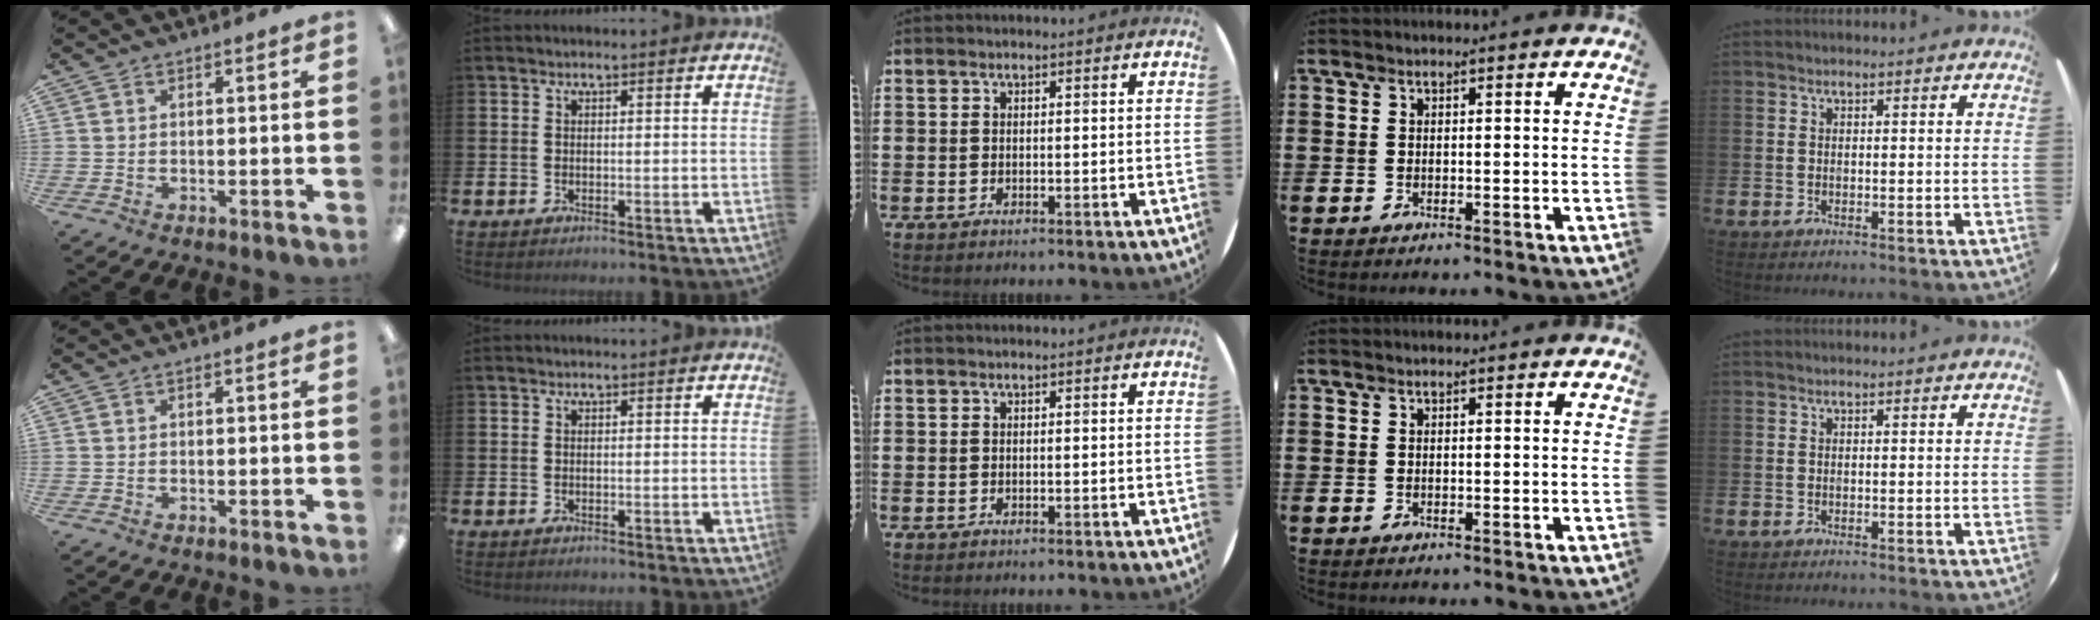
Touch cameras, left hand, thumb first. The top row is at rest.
{}